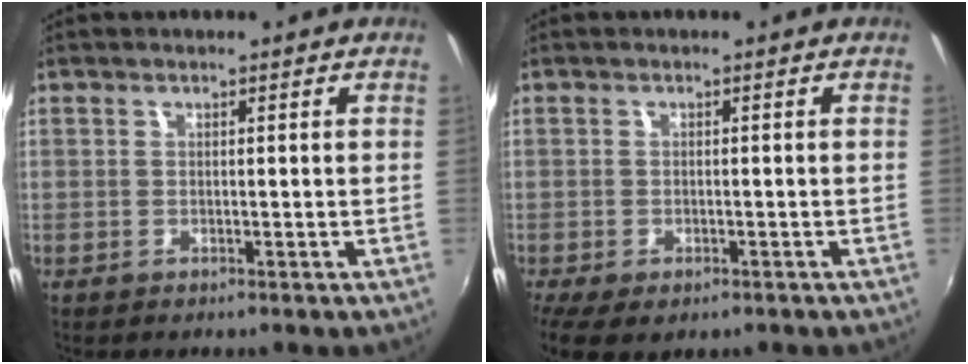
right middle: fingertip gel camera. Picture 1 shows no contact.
{"total": 7.0, "force": [-4.2, 3.4, 4.5], "torque": [-0.101, -0.031, -0.065]}